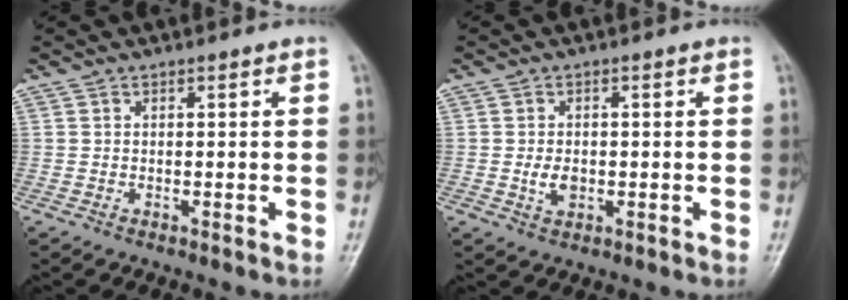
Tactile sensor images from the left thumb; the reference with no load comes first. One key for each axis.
{"total": 3.0, "fx": -0.5, "fy": 2.0, "fz": 2.2, "tx": -0.038, "ty": -0.001, "tz": -0.006}